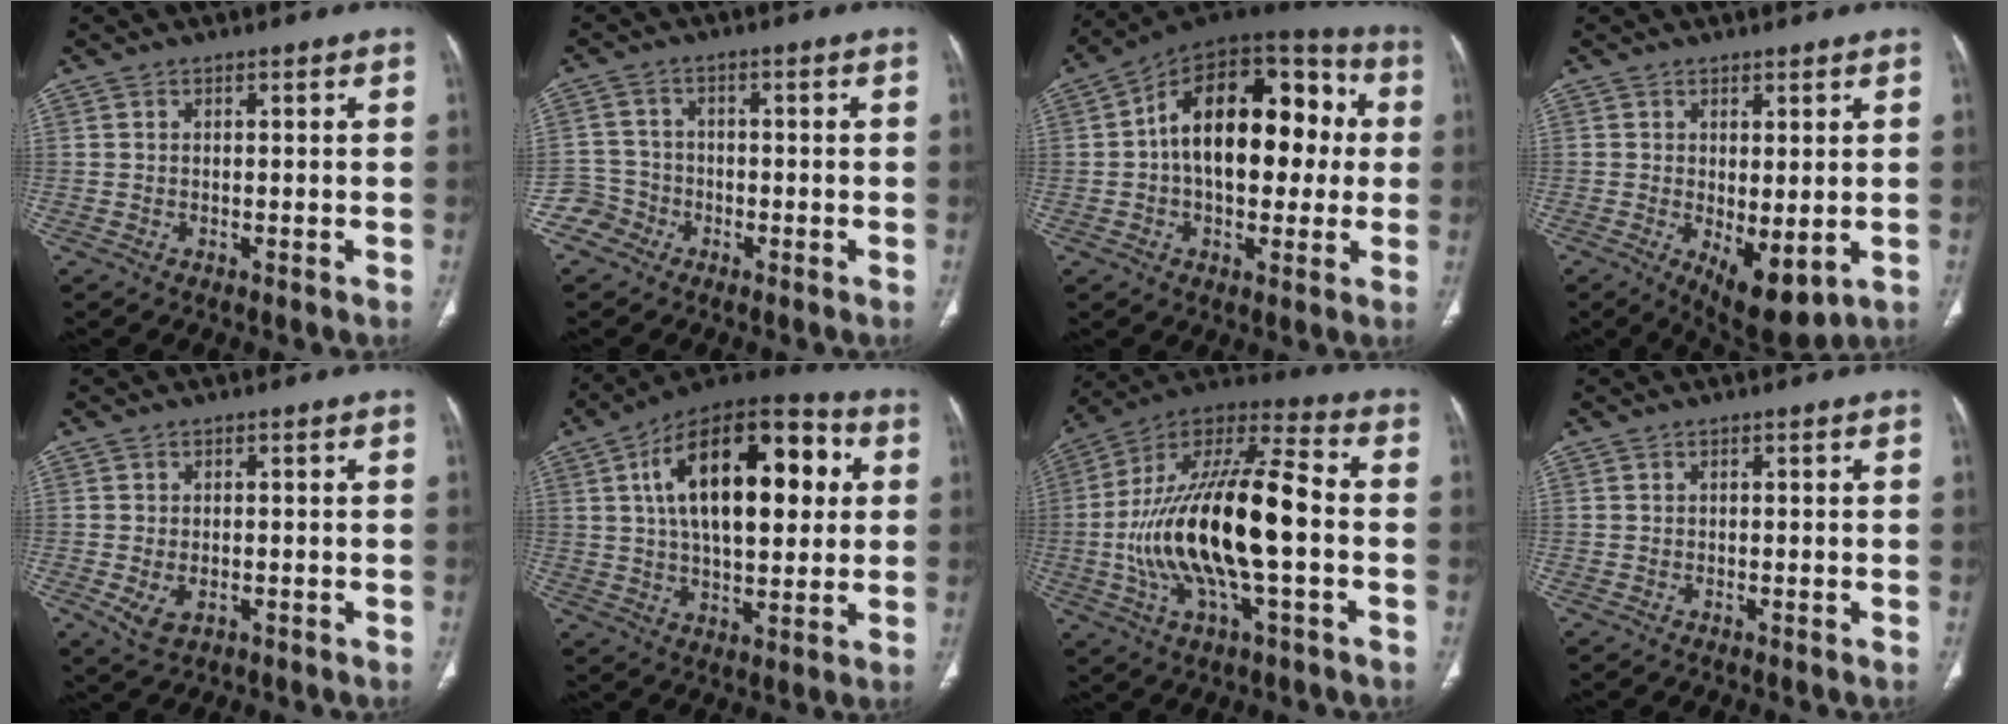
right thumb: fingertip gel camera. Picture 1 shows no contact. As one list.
[{"total": 4.5, "force": [-2.6, 3.7, -0.5], "torque": [0.030, 0.024, -0.055]}, {"total": 23.1, "force": [1.8, 13.5, 18.6], "torque": [-0.252, 0.043, 0.017]}, {"total": 8.4, "force": [-1.3, 3.7, 7.4], "torque": [-0.107, -0.017, -0.004]}, {"total": 4.0, "force": [-1.0, 2.5, 2.9], "torque": [-0.058, -0.003, -0.007]}, {"total": 24.8, "force": [5.6, 12.3, 20.8], "torque": [-0.306, 0.017, 0.080]}, {"total": 25.0, "force": [-3.1, 9.0, 23.1], "torque": [-0.452, 0.033, -0.052]}, {"total": 0.0}]